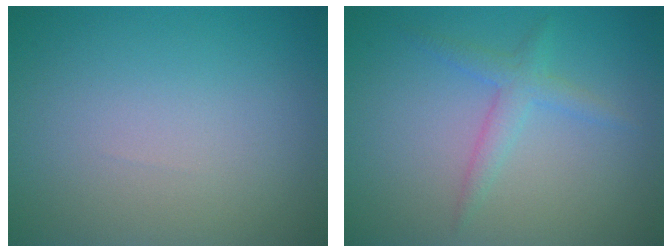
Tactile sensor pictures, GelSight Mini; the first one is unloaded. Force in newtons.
{"total": 2.0, "press": 2.0, "slide": 0.1}